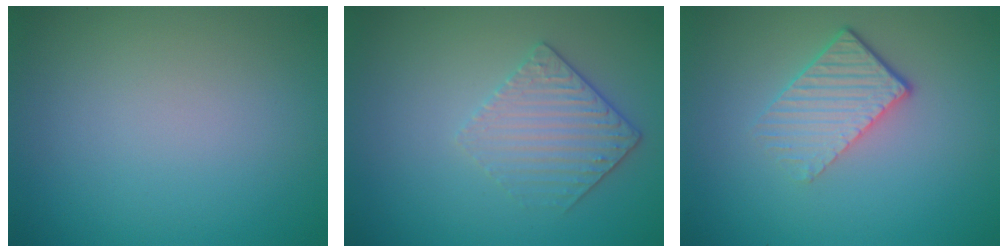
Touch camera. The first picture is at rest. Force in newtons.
{"total": 3.3, "press": 2.8, "slide": 1.8}
{"total": 3.7, "press": 2.6, "slide": 2.6}